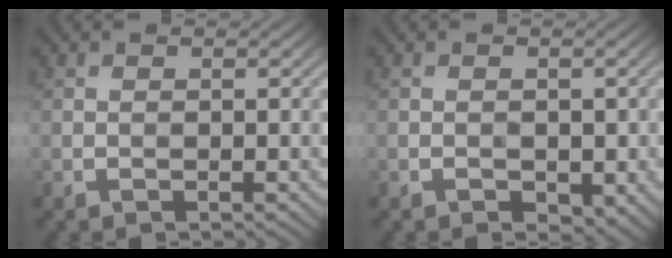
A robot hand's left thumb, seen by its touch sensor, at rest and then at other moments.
{"total": 1.9, "force": [-0.6, 1.2, 1.4], "torque": [-0.023, -0.009, -0.006]}